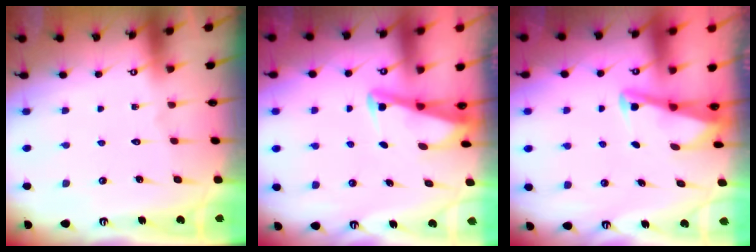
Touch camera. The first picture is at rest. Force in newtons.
{"total": 2.7, "press": 2.7, "slide": 0.4}
{"total": 2.8, "press": 2.8, "slide": 0.4}